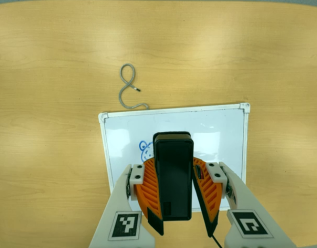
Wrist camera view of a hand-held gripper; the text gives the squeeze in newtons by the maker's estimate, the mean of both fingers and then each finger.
{"total": 11.3, "left": 9.9, "right": 12.7}